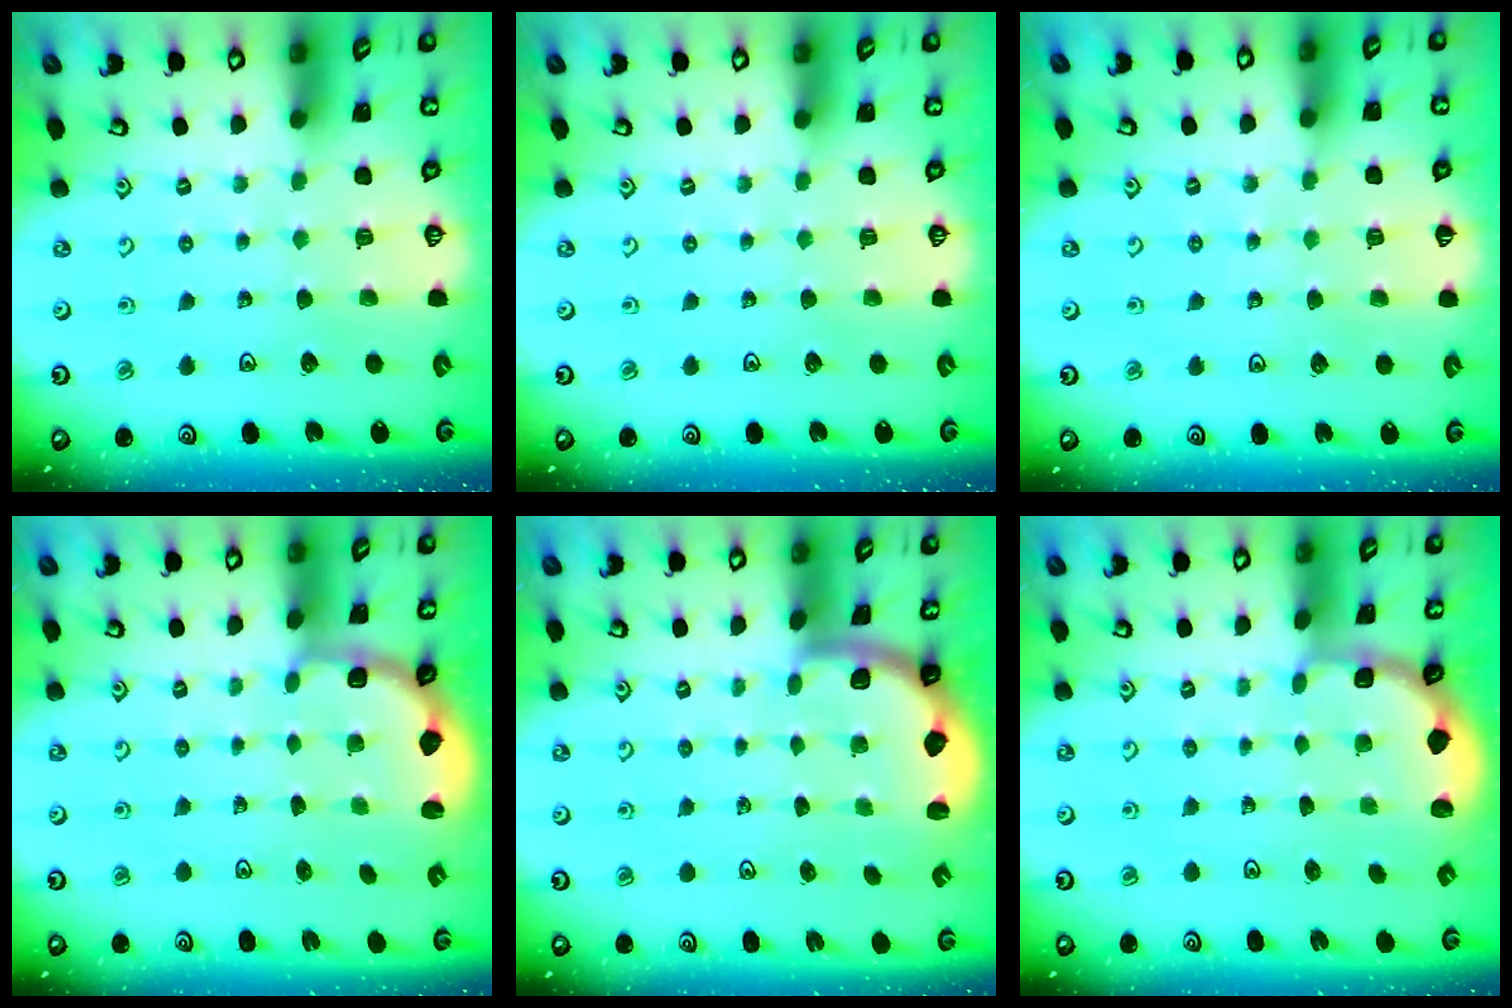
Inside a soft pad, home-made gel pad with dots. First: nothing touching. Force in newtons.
{"total": 0.0}
{"total": 2.4, "press": 2.4, "slide": 0.5}
{"total": 3.0, "press": 2.2, "slide": 2.0}
{"total": 2.0, "press": 2.0, "slide": 0.5}
{"total": 1.9, "press": 1.8, "slide": 0.7}